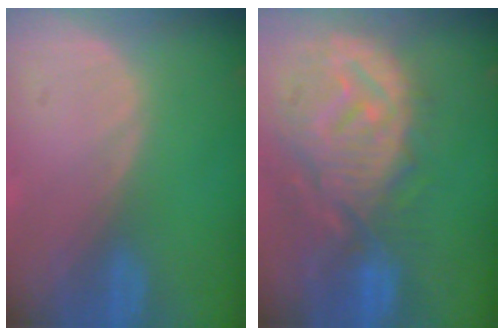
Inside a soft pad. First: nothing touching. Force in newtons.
{"total": 12.3, "press": 11.0, "slide": 5.4}